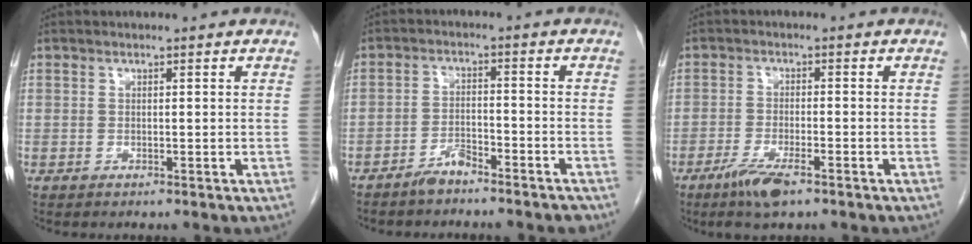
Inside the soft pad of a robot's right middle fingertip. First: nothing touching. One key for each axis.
{"total": 4.2, "fx": -3.7, "fy": 0.9, "fz": 1.5, "tx": -0.029, "ty": 0.005, "tz": -0.064}
{"total": 5.5, "fx": -3.7, "fy": 0.8, "fz": 4.0, "tx": -0.084, "ty": -0.010, "tz": -0.066}